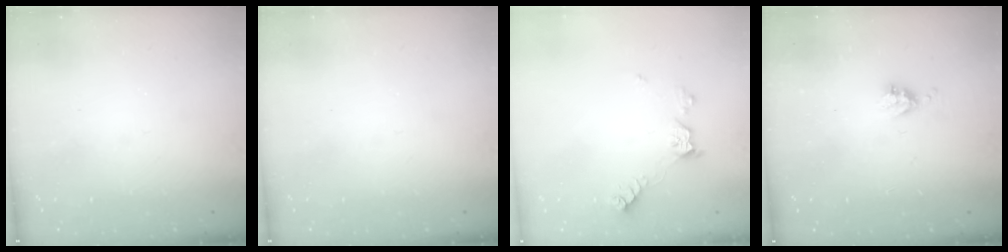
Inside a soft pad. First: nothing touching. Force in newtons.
{"total": 0.0}
{"total": 8.8, "press": 8.8, "slide": 0.4}
{"total": 4.8, "press": 4.8, "slide": 0.4}